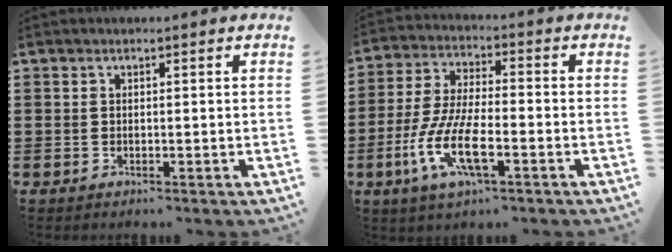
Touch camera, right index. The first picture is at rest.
{"total": 10.1, "force": [-4.3, 3.0, 8.6], "torque": [-0.207, -0.016, -0.086]}